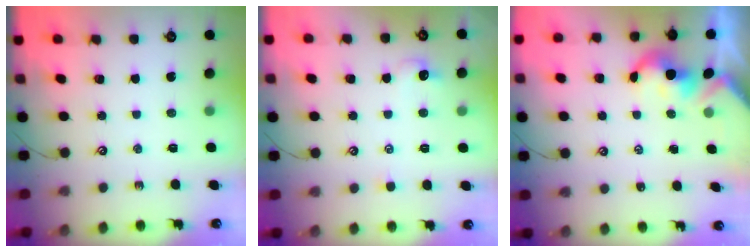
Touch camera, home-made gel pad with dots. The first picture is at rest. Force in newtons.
{"total": 1.0, "press": 0.9, "slide": 0.6}
{"total": 2.0, "press": 2.0, "slide": 0.2}